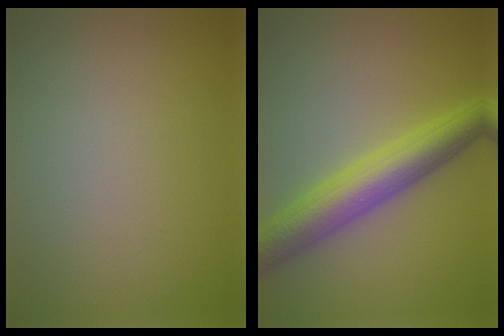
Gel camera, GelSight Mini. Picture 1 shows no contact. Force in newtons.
{"total": 6.7, "press": 6.7, "slide": 0.1}